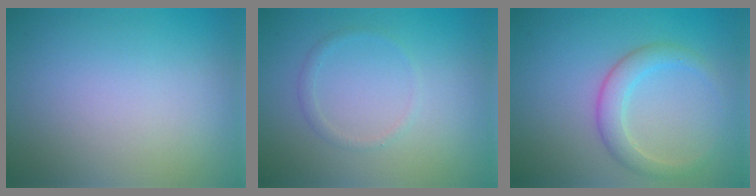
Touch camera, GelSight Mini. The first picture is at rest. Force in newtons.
{"total": 0.9, "press": 0.9, "slide": 0.1}
{"total": 2.7, "press": 2.7, "slide": 0.2}